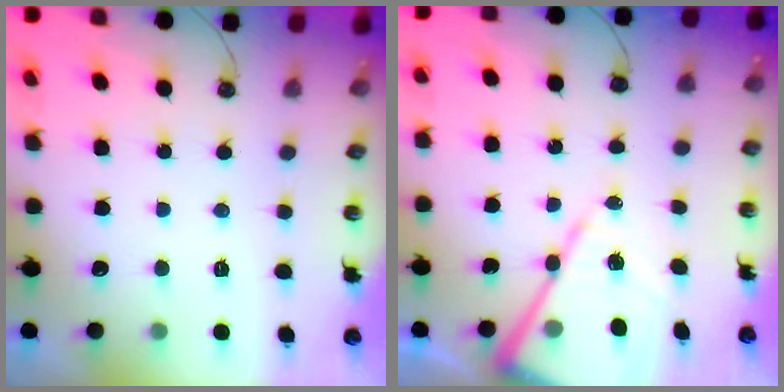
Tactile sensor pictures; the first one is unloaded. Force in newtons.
{"total": 16.8, "press": 16.8, "slide": 1.4}